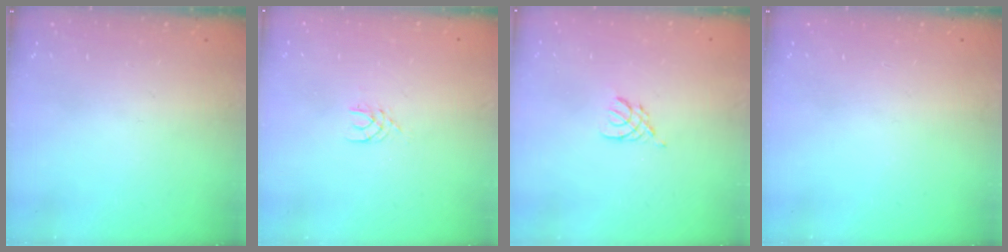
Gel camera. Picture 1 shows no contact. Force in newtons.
{"total": 2.9, "press": 2.9, "slide": 0.4}
{"total": 2.9, "press": 2.8, "slide": 0.6}
{"total": 0.0}